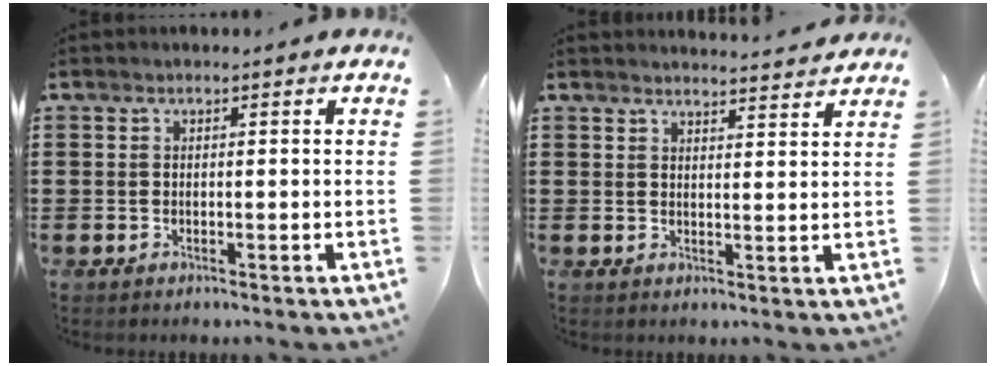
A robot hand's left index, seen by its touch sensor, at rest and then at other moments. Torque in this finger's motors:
{"motor_torque": [-0.13, -0.94, -0.04, -0.03]}